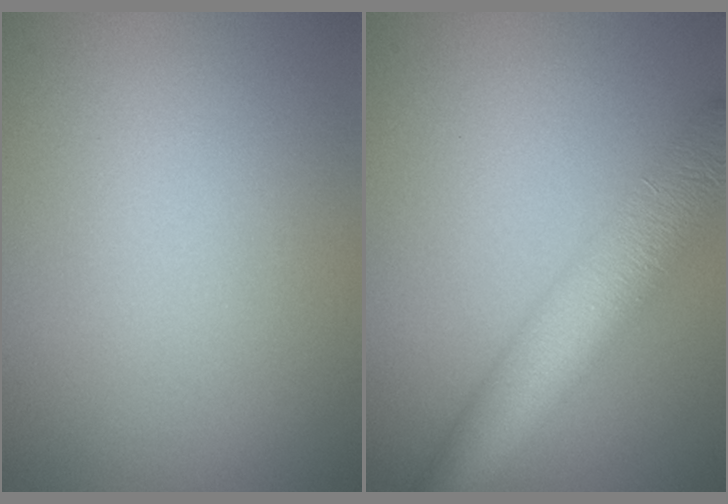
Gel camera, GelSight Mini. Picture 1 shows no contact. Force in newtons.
{"total": 8.4, "press": 8.4, "slide": 0.3}